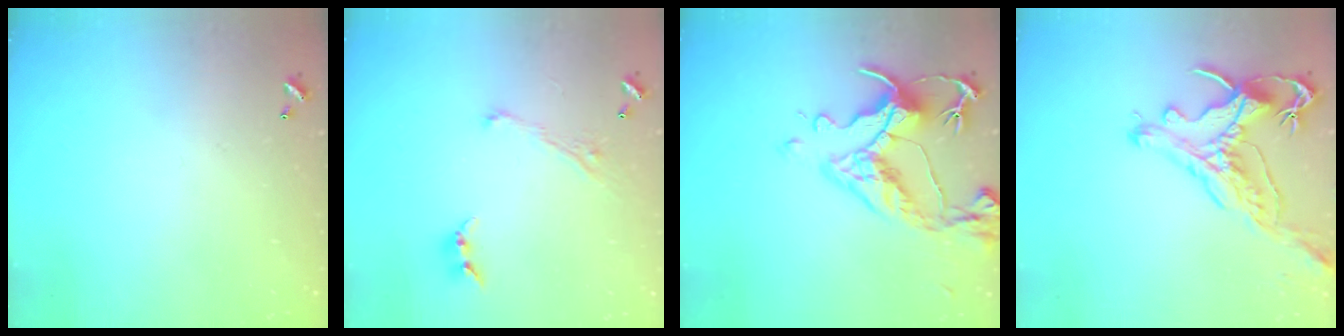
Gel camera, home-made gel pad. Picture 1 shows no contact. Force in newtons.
{"total": 2.8, "press": 2.8, "slide": 0.1}
{"total": 9.1, "press": 9.0, "slide": 1.6}
{"total": 1.2, "press": 0.9, "slide": 0.9}